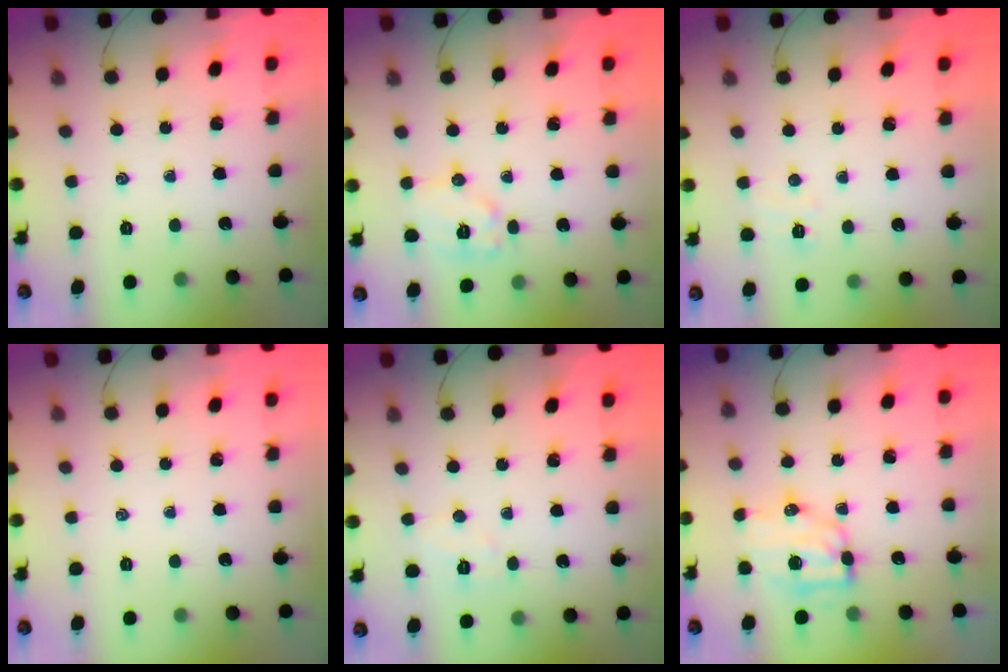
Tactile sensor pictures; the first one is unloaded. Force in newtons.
{"total": 8.7, "press": 8.6, "slide": 0.5}
{"total": 3.5, "press": 3.4, "slide": 1.1}
{"total": 0.0}
{"total": 5.0, "press": 4.9, "slide": 1.1}
{"total": 7.4, "press": 7.3, "slide": 0.7}